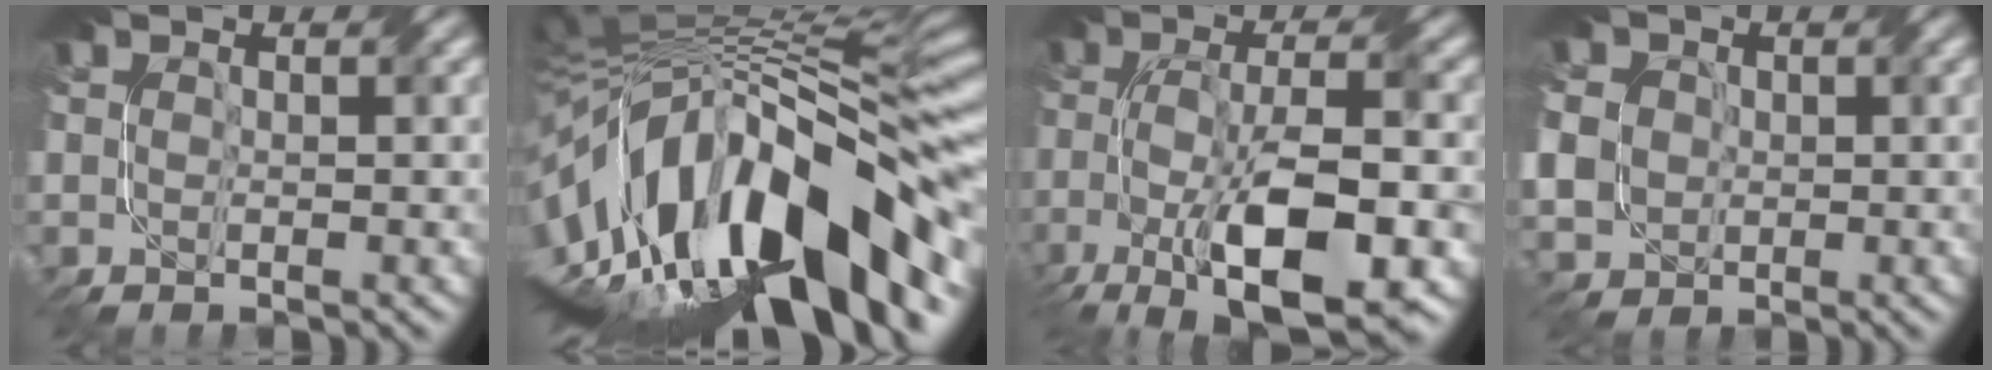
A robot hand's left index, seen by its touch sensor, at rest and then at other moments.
{"total": 17.3, "force": [-4.1, 7.1, 15.2], "torque": [-0.247, 0.016, -0.078]}
{"total": 10.6, "force": [-4.8, 4.0, 8.6], "torque": [-0.159, -0.006, -0.081]}
{"total": 5.5, "force": [1.1, 5.1, 1.8], "torque": [-0.068, 0.027, 0.015]}